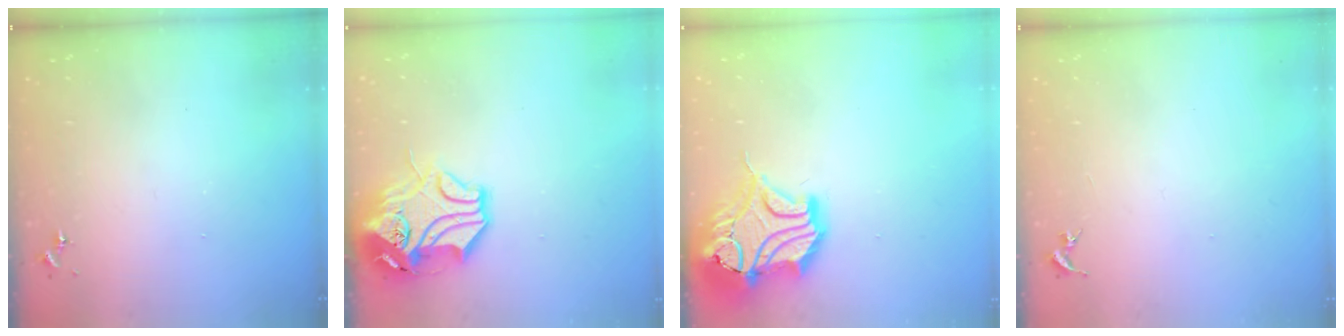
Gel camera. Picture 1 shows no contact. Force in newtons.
{"total": 14.5, "press": 14.3, "slide": 1.9}
{"total": 19.2, "press": 18.9, "slide": 3.2}
{"total": 0.0}